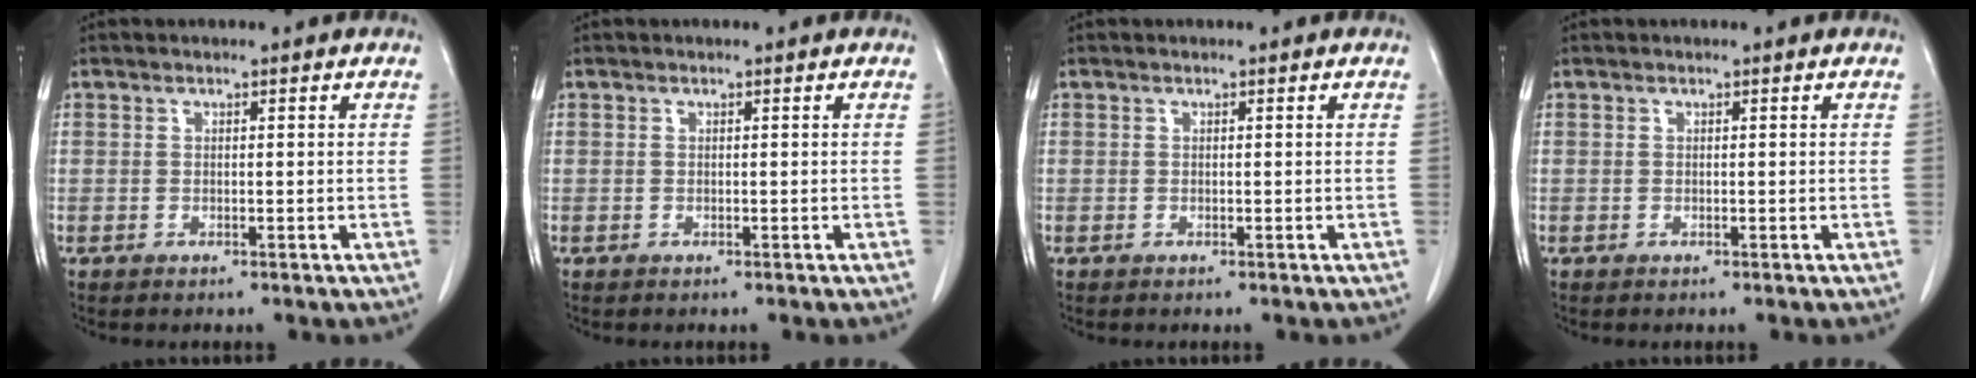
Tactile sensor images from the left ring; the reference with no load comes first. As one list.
[{"total": 0.0}, {"total": 0.0}, {"total": 0.0}]